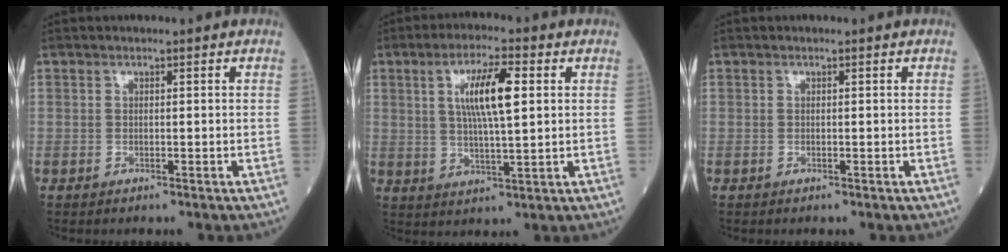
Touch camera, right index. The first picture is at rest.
{"total": 8.7, "force": [2.3, 1.3, 8.3], "torque": [-0.153, 0.008, 0.042]}
{"total": 0.0}